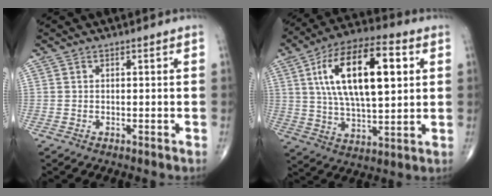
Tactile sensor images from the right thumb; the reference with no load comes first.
{"total": 21.5, "force": [5.6, 9.1, 18.6], "torque": [-0.312, 0.003, 0.089]}